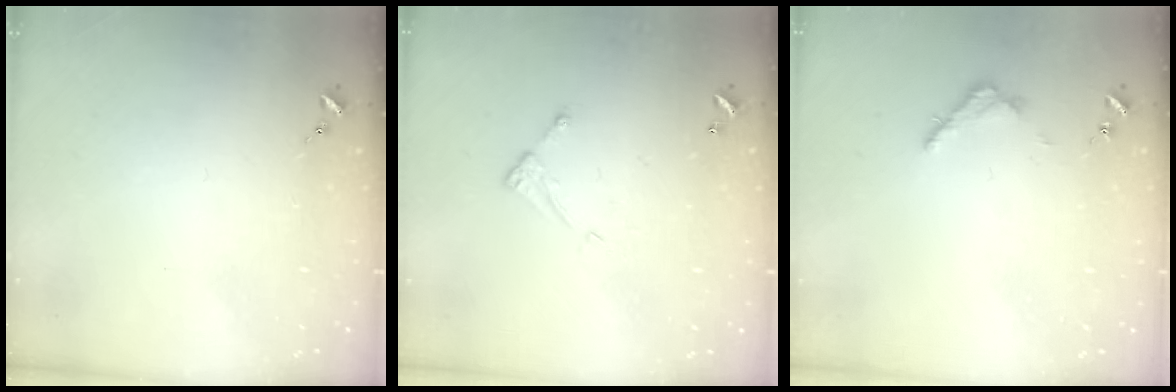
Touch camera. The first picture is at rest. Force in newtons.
{"total": 5.0, "press": 5.0, "slide": 0.2}
{"total": 3.2, "press": 3.2, "slide": 0.4}